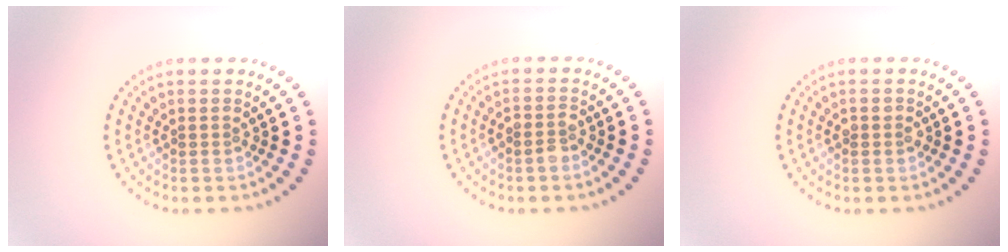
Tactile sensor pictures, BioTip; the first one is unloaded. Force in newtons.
{"total": 1.5, "press": 1.3, "slide": 0.7}
{"total": 1.2, "press": 1.1, "slide": 0.3}